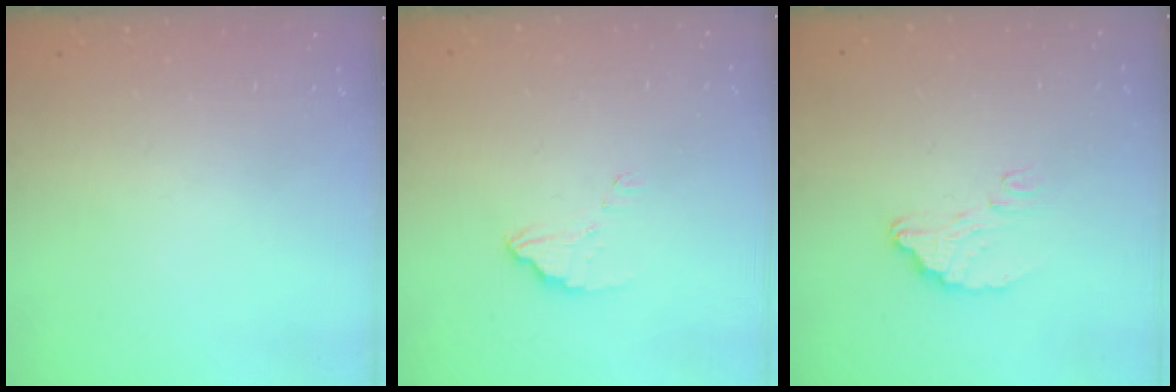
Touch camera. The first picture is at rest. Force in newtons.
{"total": 2.8, "press": 2.8, "slide": 0.1}
{"total": 5.9, "press": 5.9, "slide": 0.4}